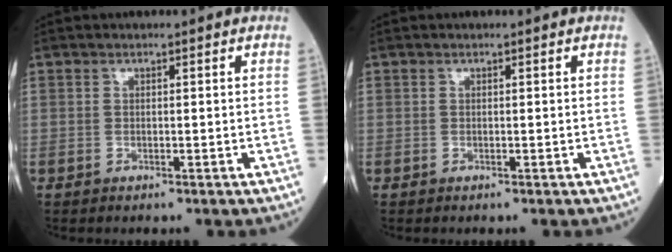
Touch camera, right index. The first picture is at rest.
{"total": 0.0}